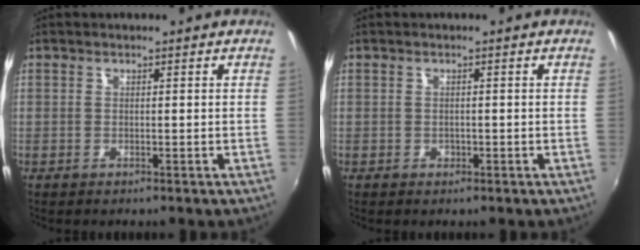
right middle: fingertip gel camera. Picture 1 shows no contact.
{"total": 0.9, "force": [-0.4, 0.8, 0.1], "torque": [-0.001, -0.003, -0.004]}